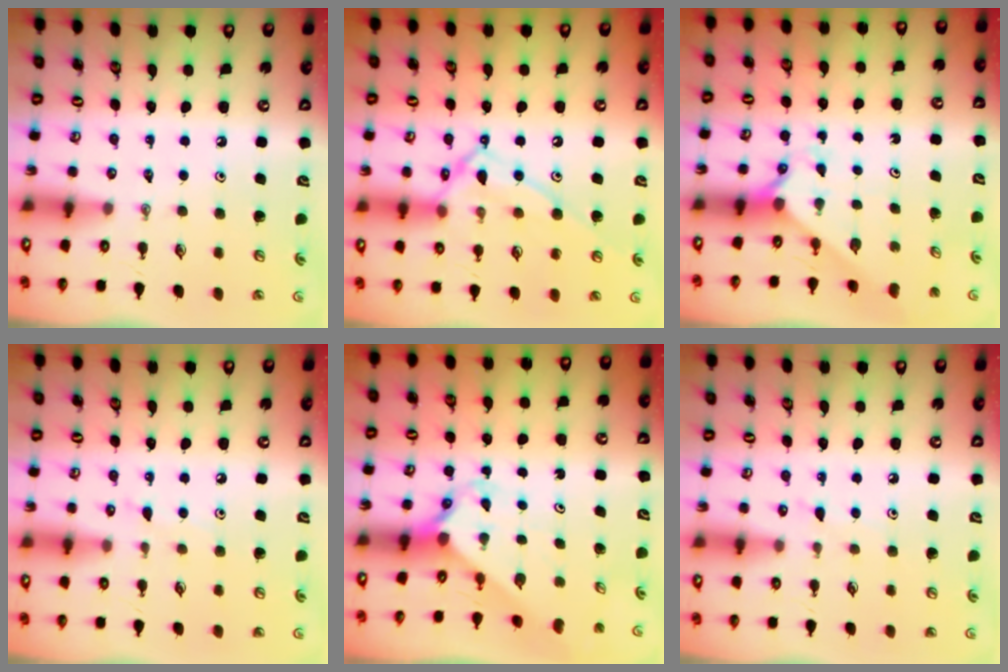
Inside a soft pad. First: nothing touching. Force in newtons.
{"total": 14.3, "press": 14.2, "slide": 0.9}
{"total": 3.0, "press": 3.0, "slide": 0.2}
{"total": 5.2, "press": 5.2, "slide": 0.6}
{"total": 2.4, "press": 2.4, "slide": 0.2}
{"total": 5.0, "press": 4.9, "slide": 0.6}